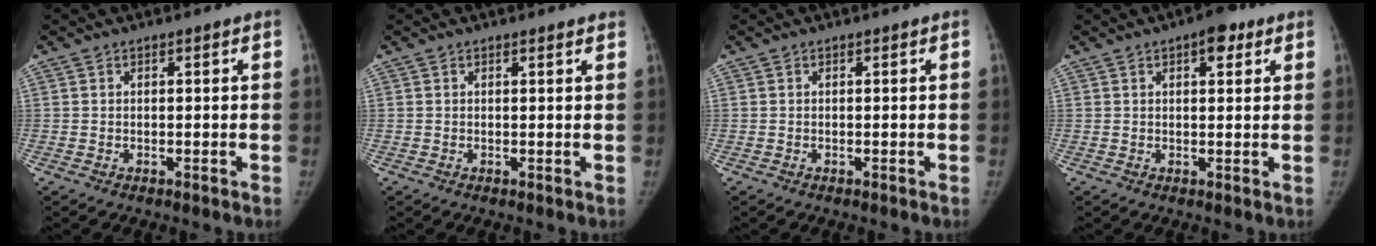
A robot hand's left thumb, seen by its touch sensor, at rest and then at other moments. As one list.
[{"total": 1.2, "force": [1.1, 0.1, 0.5], "torque": [-0.004, -0.003, 0.012]}, {"total": 0.0}, {"total": 4.8, "force": [2.4, 2.2, 3.5], "torque": [-0.031, -0.005, 0.027]}]